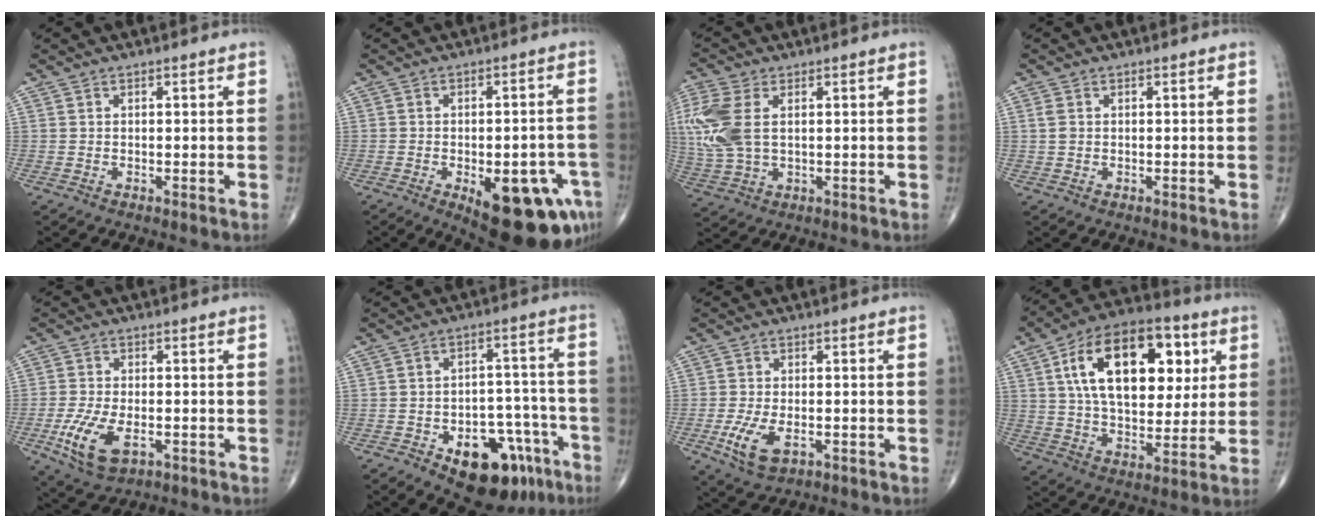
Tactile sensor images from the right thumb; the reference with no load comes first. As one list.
[{"total": 17.9, "force": [-7.7, 7.5, 14.4], "torque": [-0.131, 0.020, -0.083]}, {"total": 12.3, "force": [2.3, 7.3, 9.6], "torque": [-0.251, 0.004, 0.050]}, {"total": 1.4, "force": [0.2, 1.0, 0.9], "torque": [-0.022, 0.002, 0.004]}, {"total": 9.7, "force": [-3.4, 5.0, 7.5], "torque": [-0.153, -0.001, -0.054]}, {"total": 16.7, "force": [-8.9, 9.1, 10.8], "torque": [-0.107, 0.066, -0.116]}, {"total": 7.2, "force": [-2.4, 3.8, 5.6], "torque": [-0.116, -0.002, -0.036]}, {"total": 23.6, "force": [6.9, 13.3, 18.2], "torque": [-0.266, -0.002, 0.108]}]